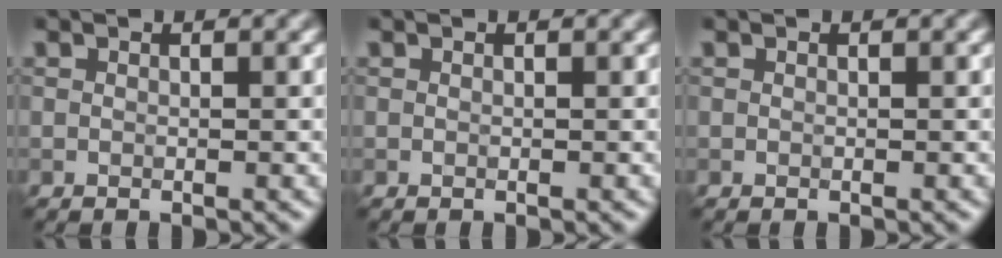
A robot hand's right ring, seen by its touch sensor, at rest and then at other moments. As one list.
[{"total": 0.0}, {"total": 0.0}]